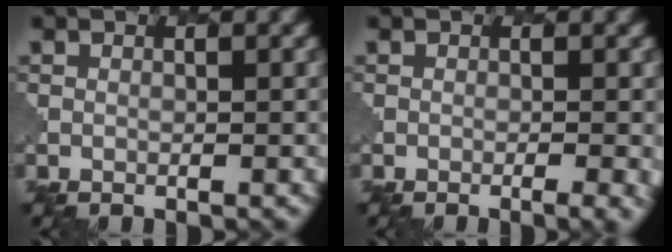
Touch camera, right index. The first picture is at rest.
{"total": 2.0, "force": [-0.7, 0.5, 1.8], "torque": [-0.018, 0.001, -0.008]}